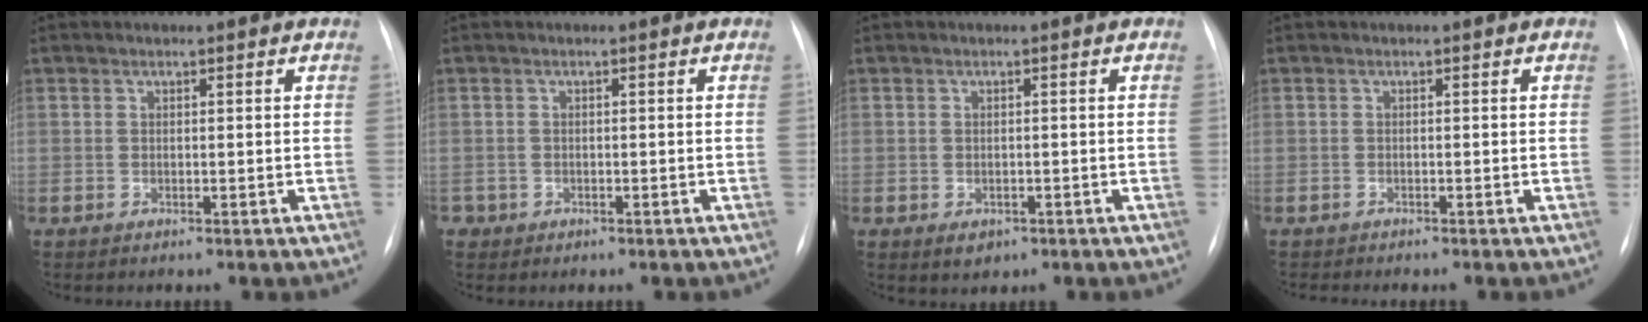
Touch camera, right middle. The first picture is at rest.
{"total": 1.1, "force": [-0.5, 0.9, 0.0], "torque": [0.003, 0.005, -0.008]}
{"total": 2.1, "force": [-1.0, 1.5, 1.0], "torque": [-0.011, 0.000, -0.004]}
{"total": 2.2, "force": [-2.0, 0.1, 1.0], "torque": [-0.011, -0.003, -0.024]}